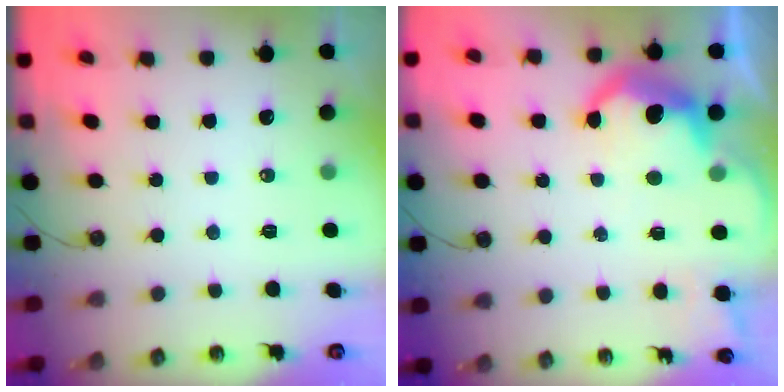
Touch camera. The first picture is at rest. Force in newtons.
{"total": 11.7, "press": 11.6, "slide": 0.9}